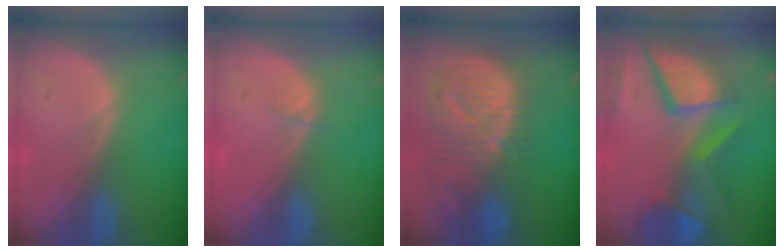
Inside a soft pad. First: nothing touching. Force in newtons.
{"total": 0.8, "press": 0.7, "slide": 0.4}
{"total": 12.5, "press": 10.9, "slide": 6.2}
{"total": 12.2, "press": 10.0, "slide": 7.0}